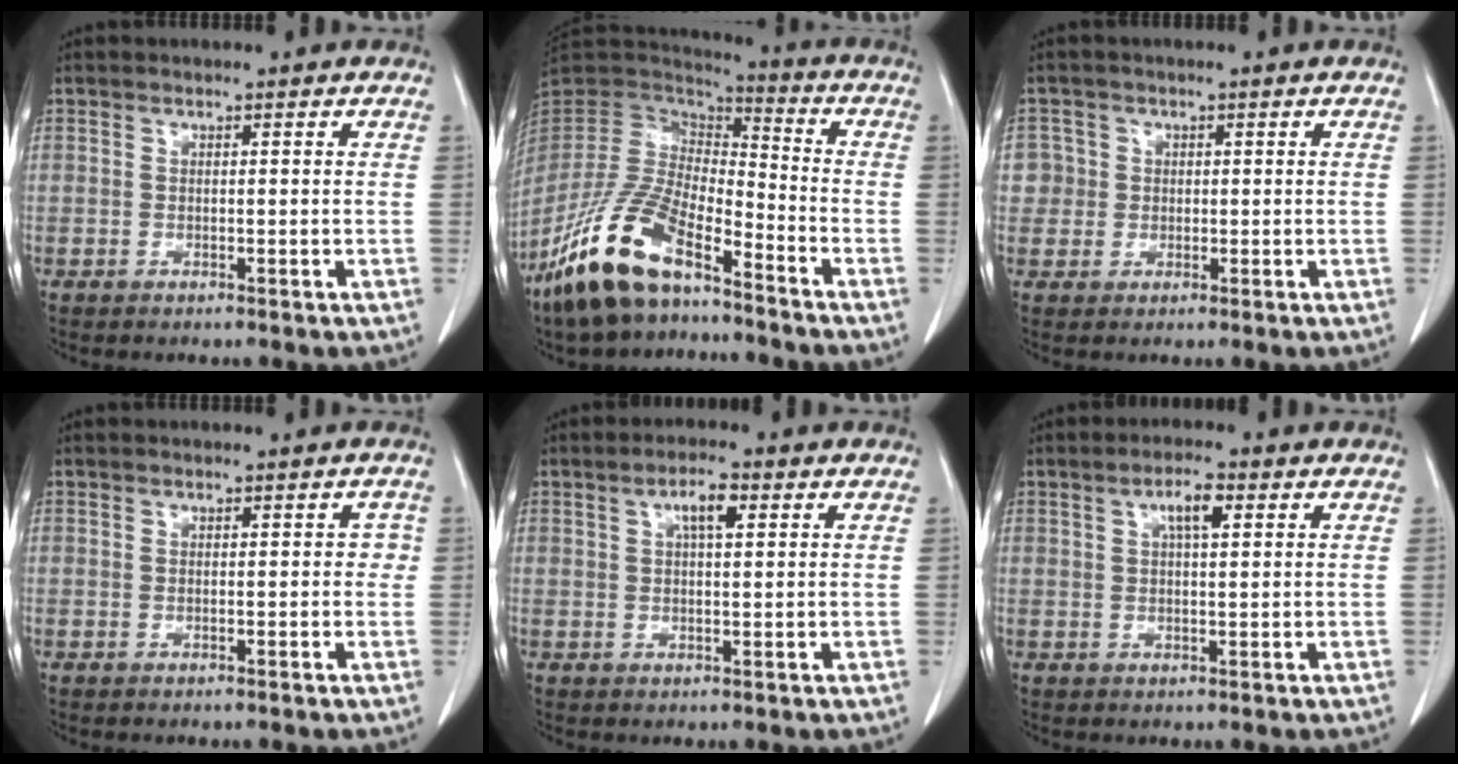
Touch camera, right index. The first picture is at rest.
{"total": 18.0, "force": [-11.8, 6.3, 12.0], "torque": [-0.255, -0.011, -0.228]}
{"total": 4.2, "force": [0.4, 4.2, 0.0], "torque": [0.011, 0.017, 0.009]}
{"total": 1.7, "force": [0.0, 1.0, 1.3], "torque": [-0.018, 0.016, -0.001]}
{"total": 4.3, "force": [1.6, 1.4, 3.8], "torque": [-0.074, 0.008, 0.030]}
{"total": 4.3, "force": [1.6, 1.3, 3.8], "torque": [-0.073, 0.007, 0.030]}